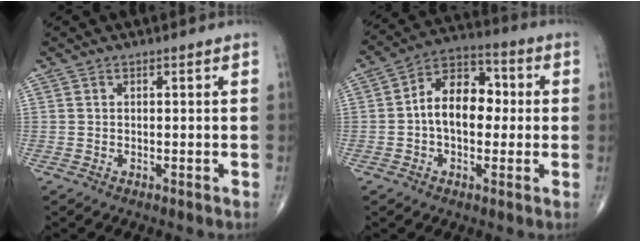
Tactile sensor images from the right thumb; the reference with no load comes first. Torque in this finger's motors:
{"motor_torque": [-0.23, 0.63, 0.29, -0.02, 0.10]}